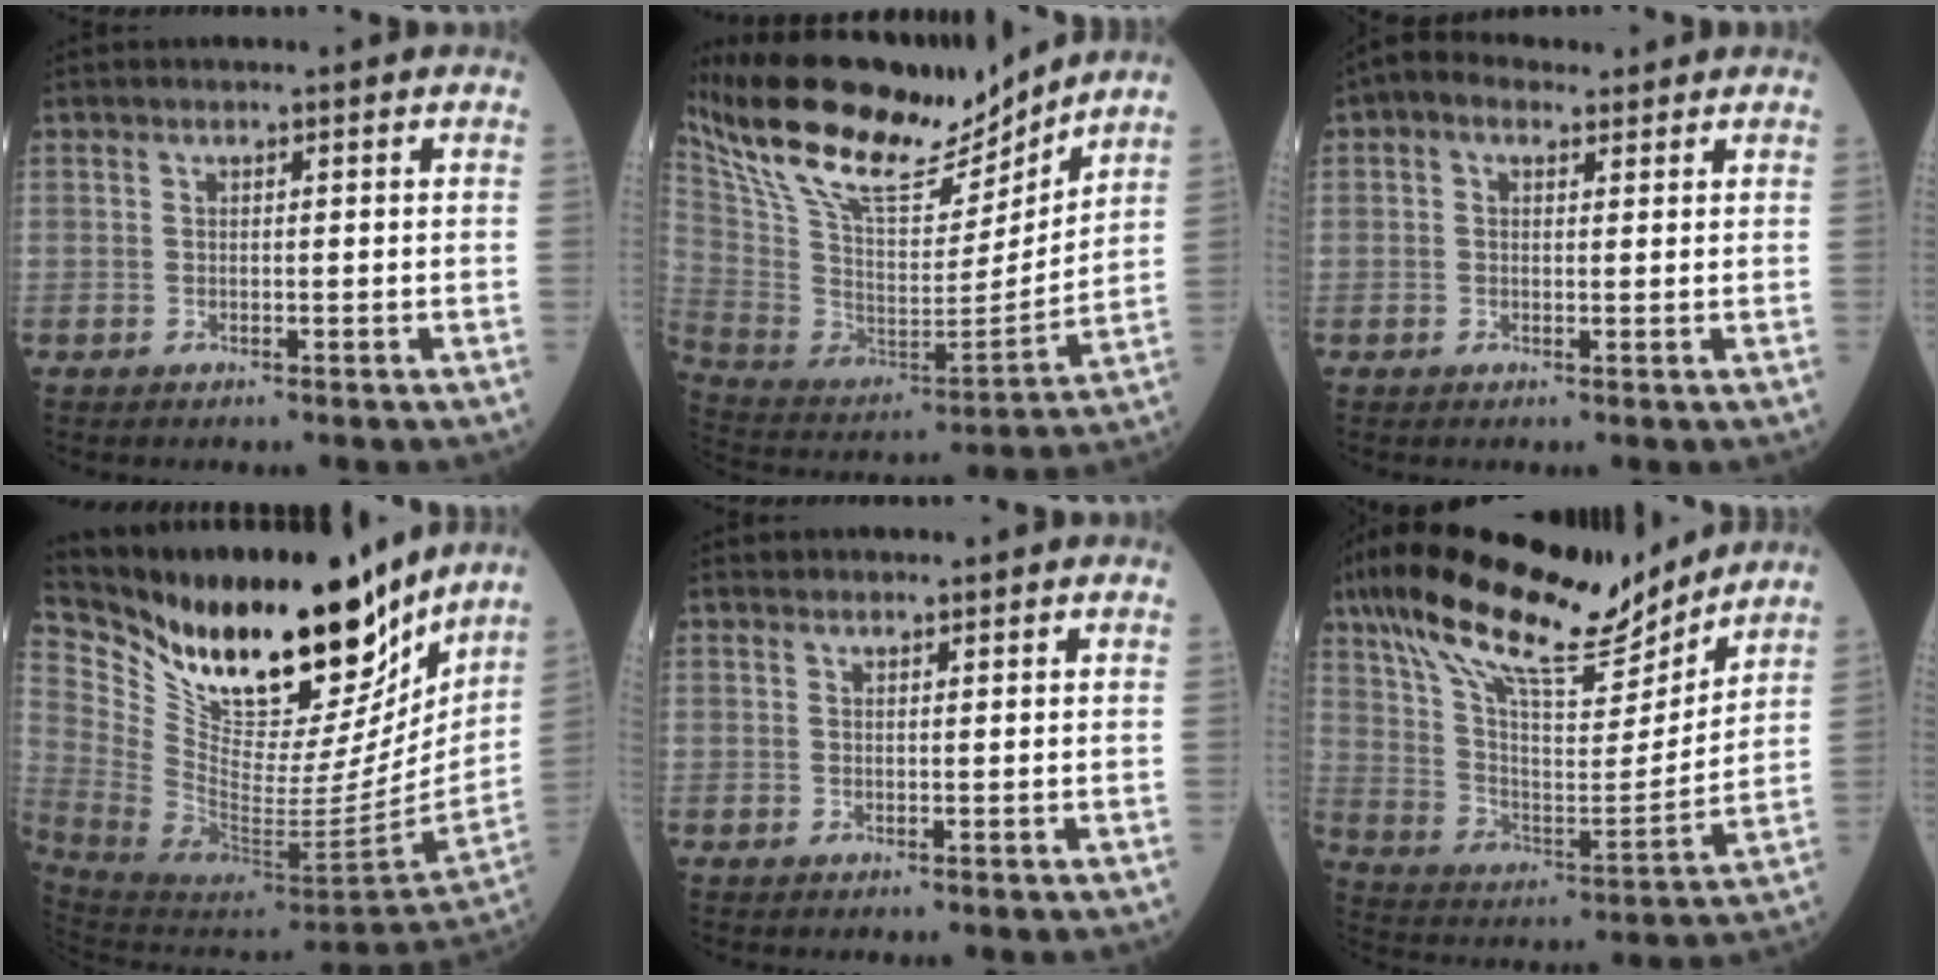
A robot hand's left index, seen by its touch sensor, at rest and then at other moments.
{"total": 23.1, "force": [18.6, 6.3, 12.1], "torque": [-0.242, 0.009, 0.330]}
{"total": 3.6, "force": [2.1, 2.4, 1.8], "torque": [-0.042, 0.030, 0.037]}
{"total": 29.1, "force": [22.8, 8.3, 16.2], "torque": [-0.281, -0.031, 0.365]}
{"total": 0.7, "force": [0.7, 0.2, 0.0], "torque": [-0.007, 0.010, 0.014]}
{"total": 20.9, "force": [16.8, 4.4, 11.7], "torque": [-0.218, 0.016, 0.292]}